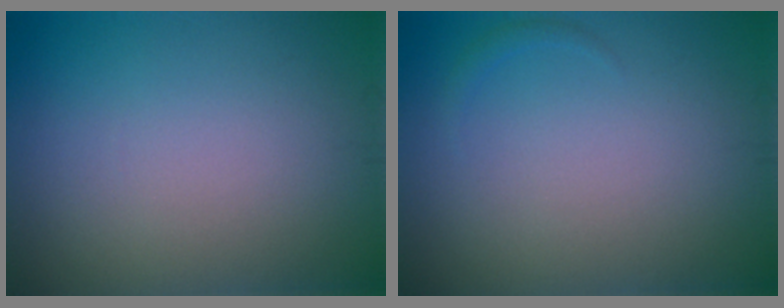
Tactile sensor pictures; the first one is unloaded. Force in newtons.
{"total": 0.6, "press": 0.6, "slide": 0.1}